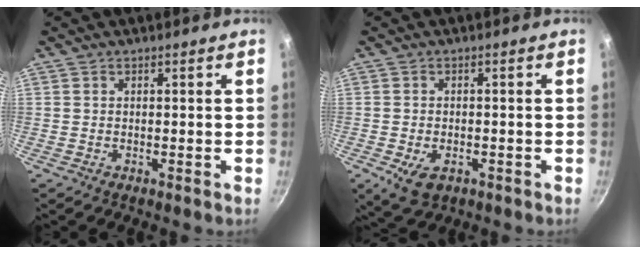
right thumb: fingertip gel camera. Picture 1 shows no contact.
{"total": 5.5, "force": [-2.0, 3.5, 3.7], "torque": [-0.059, -0.001, -0.026]}